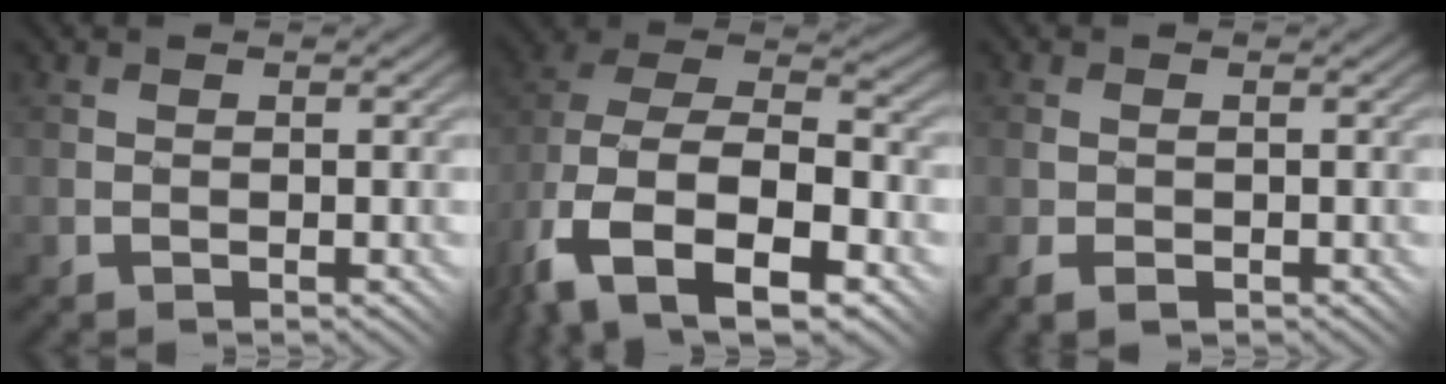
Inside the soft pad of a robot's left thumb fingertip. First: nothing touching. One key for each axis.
{"total": 15.3, "fx": -7.0, "fy": 8.8, "fz": 10.3, "tx": -0.216, "ty": -0.026, "tz": -0.112}
{"total": 1.8, "fx": -0.7, "fy": 1.0, "fz": 1.3, "tx": -0.029, "ty": -0.003, "tz": -0.017}